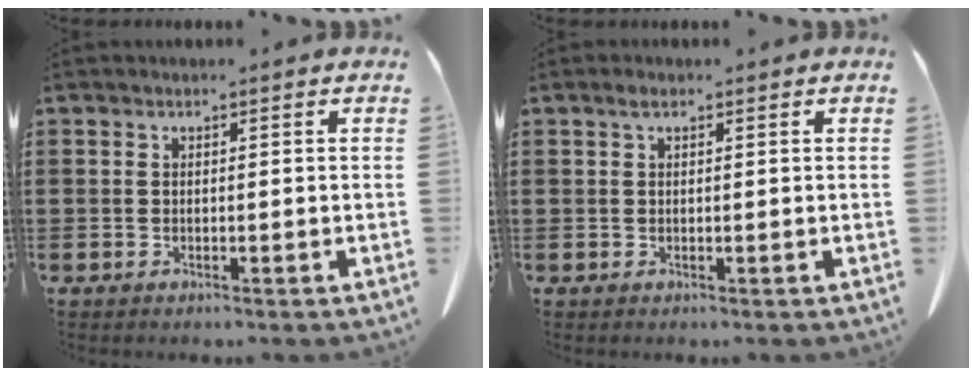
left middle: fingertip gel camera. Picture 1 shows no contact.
{"total": 1.1, "force": [0.4, 0.5, 1.0], "torque": [-0.021, 0.005, 0.007]}